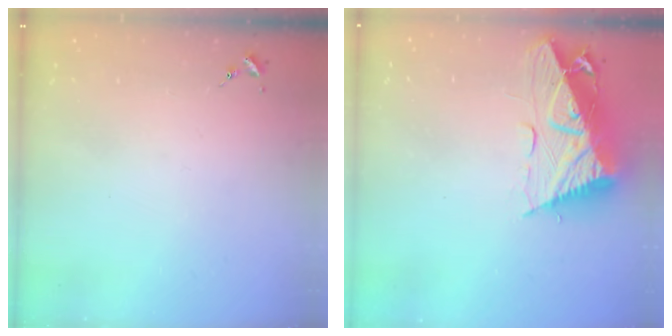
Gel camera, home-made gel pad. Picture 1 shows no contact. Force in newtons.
{"total": 16.6, "press": 16.5, "slide": 1.5}